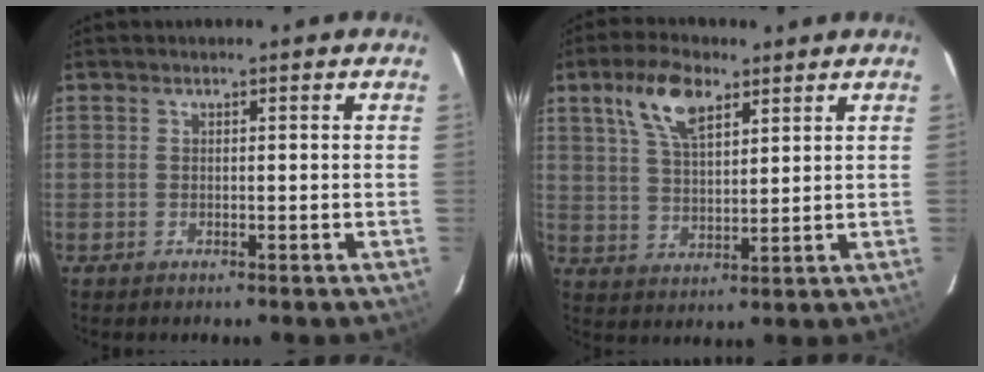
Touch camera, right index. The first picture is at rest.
{"total": 9.6, "force": [5.3, 4.2, 6.8], "torque": [-0.129, 0.018, 0.103]}